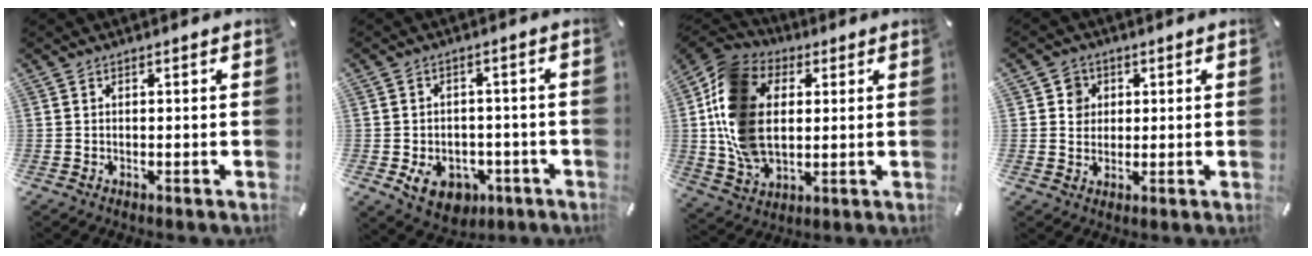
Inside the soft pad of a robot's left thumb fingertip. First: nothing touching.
{"total": 8.4, "force": [-3.0, 6.7, 4.2], "torque": [-0.061, 0.016, -0.052]}
{"total": 15.7, "force": [1.8, 12.0, 10.0], "torque": [-0.234, 0.006, 0.034]}
{"total": 4.5, "force": [0.9, 4.3, 0.9], "torque": [-0.004, 0.001, 0.010]}